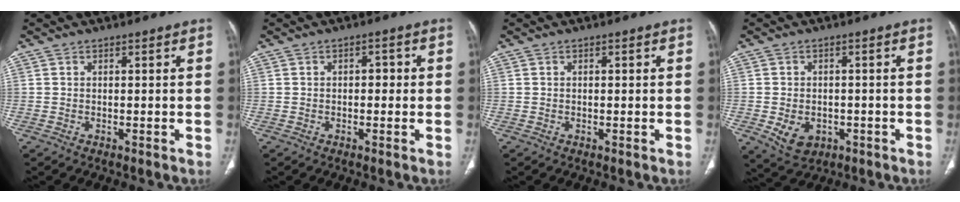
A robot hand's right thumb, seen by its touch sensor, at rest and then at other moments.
{"total": 2.2, "force": [0.0, 1.4, 1.7], "torque": [-0.015, 0.008, -0.004]}
{"total": 0.6, "force": [0.1, 0.3, 0.6], "torque": [-0.014, 0.004, 0.003]}
{"total": 6.2, "force": [-2.0, 4.6, 3.5], "torque": [-0.051, 0.008, -0.017]}